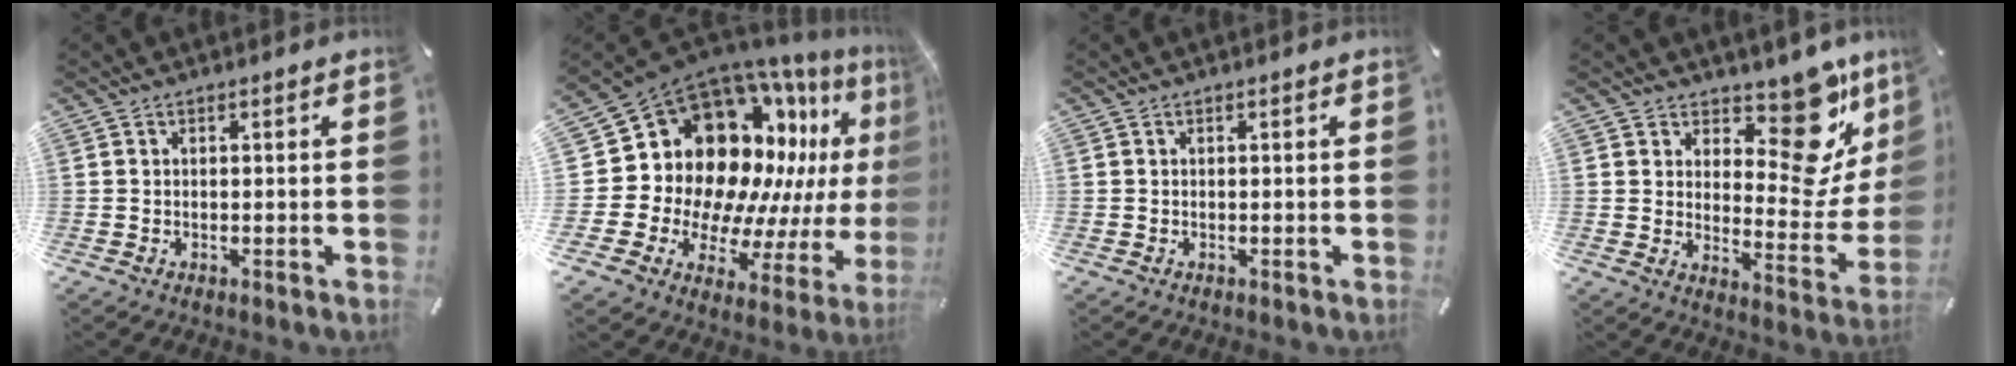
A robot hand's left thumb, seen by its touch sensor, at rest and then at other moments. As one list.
[{"total": 19.8, "force": [7.7, 14.7, 10.8], "torque": [-0.167, -0.121, 0.176]}, {"total": 0.0}, {"total": 16.2, "force": [10.9, 7.9, 8.9], "torque": [-0.099, -0.103, 0.182]}]